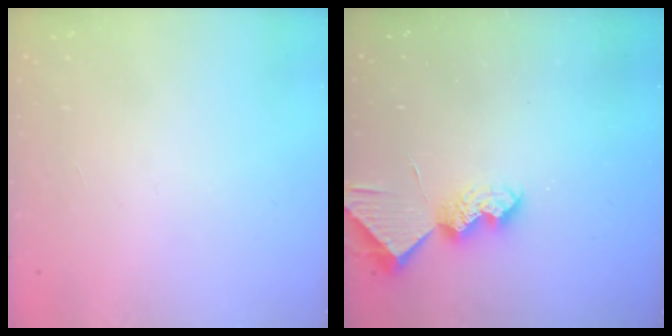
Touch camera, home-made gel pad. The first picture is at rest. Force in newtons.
{"total": 7.9, "press": 7.8, "slide": 0.6}